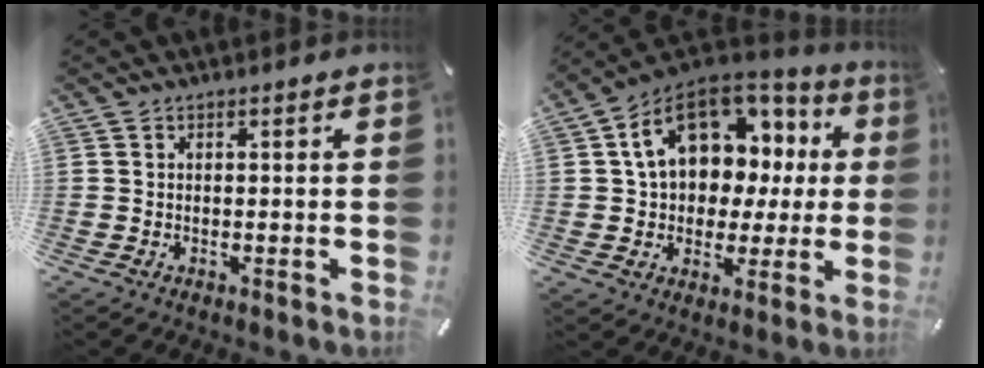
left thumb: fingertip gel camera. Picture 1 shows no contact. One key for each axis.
{"total": 16.6, "fx": 5.4, "fy": 12.1, "fz": 10.0, "tx": -0.175, "ty": -0.017, "tz": 0.104}